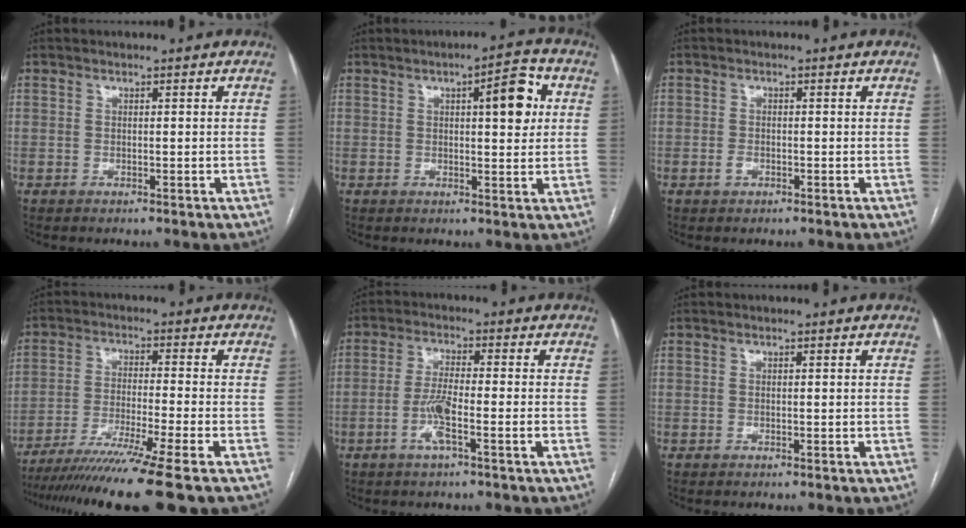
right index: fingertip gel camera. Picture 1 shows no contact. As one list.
[{"total": 7.1, "force": [1.9, 1.8, 6.6], "torque": [-0.087, 0.012, 0.022]}, {"total": 1.3, "force": [-0.6, 0.9, 0.7], "torque": [-0.012, 0.003, -0.008]}, {"total": 15.5, "force": [-12.2, -2.2, 9.4], "torque": [-0.150, -0.050, -0.196]}, {"total": 5.3, "force": [-2.1, 0.2, 4.9], "torque": [-0.100, -0.002, -0.043]}, {"total": 0.0}]